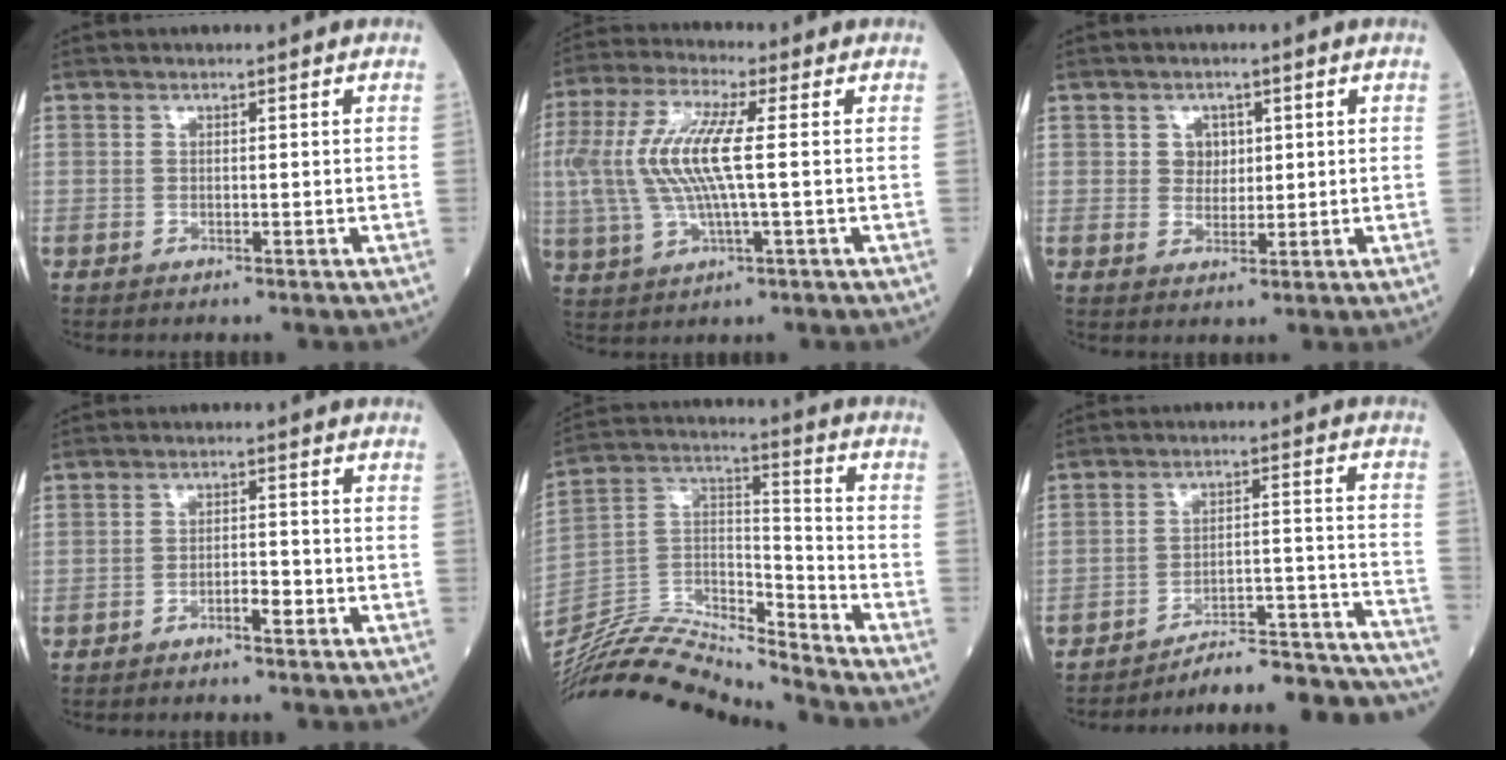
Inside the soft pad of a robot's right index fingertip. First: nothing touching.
{"total": 12.0, "force": [0.8, 2.3, 11.8], "torque": [-0.268, 0.014, 0.014]}
{"total": 2.8, "force": [0.9, 2.4, 1.2], "torque": [-0.014, 0.002, 0.014]}
{"total": 2.5, "force": [-1.6, 0.7, 1.8], "torque": [-0.023, 0.006, -0.029]}
{"total": 18.6, "force": [-18.1, 0.5, 4.4], "torque": [-0.080, 0.039, -0.329]}
{"total": 21.3, "force": [-20.9, 0.0, 3.9], "torque": [-0.005, 0.022, -0.281]}